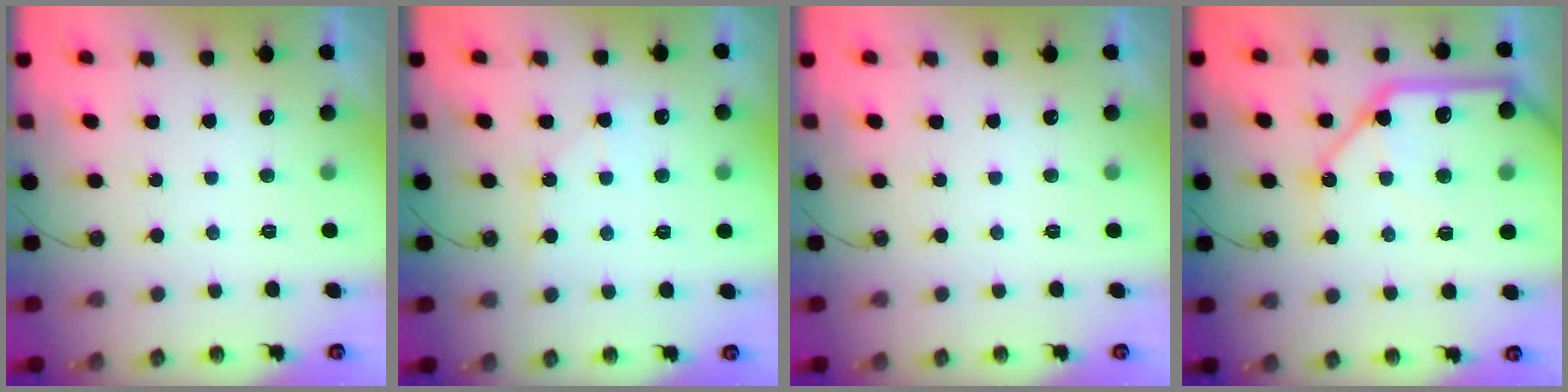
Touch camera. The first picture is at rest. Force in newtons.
{"total": 6.0, "press": 6.0, "slide": 0.8}
{"total": 0.0}
{"total": 22.6, "press": 22.3, "slide": 3.1}